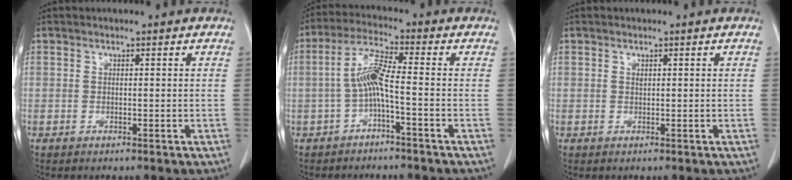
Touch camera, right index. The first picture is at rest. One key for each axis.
{"total": 6.0, "fx": -1.4, "fy": 0.2, "fz": 5.8, "tx": -0.119, "ty": 0.013, "tz": -0.029}
{"total": 0.5, "fx": 0.3, "fy": 0.2, "fz": 0.4, "tx": -0.008, "ty": 0.000, "tz": 0.007}